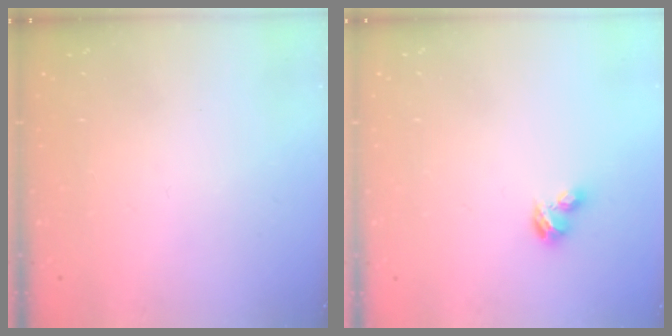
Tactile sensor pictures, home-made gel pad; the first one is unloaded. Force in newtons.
{"total": 2.9, "press": 2.8, "slide": 0.5}